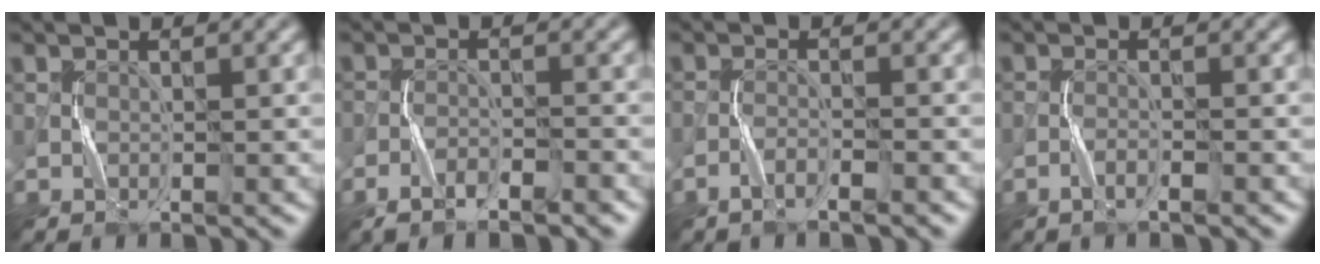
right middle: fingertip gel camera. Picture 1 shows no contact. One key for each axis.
{"total": 3.8, "fx": -2.9, "fy": 0.9, "fz": 2.2, "tx": -0.039, "ty": 0.003, "tz": -0.049}
{"total": 1.7, "fx": -1.4, "fy": -0.2, "fz": 1.0, "tx": -0.021, "ty": 0.005, "tz": -0.024}
{"total": 1.2, "fx": -0.8, "fy": -0.3, "fz": 0.8, "tx": -0.018, "ty": 0.003, "tz": -0.014}